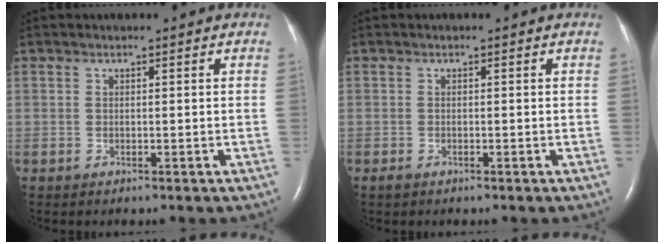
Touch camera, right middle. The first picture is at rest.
{"total": 0.6, "force": [-0.5, 0.2, 0.3], "torque": [-0.009, -0.001, -0.008]}